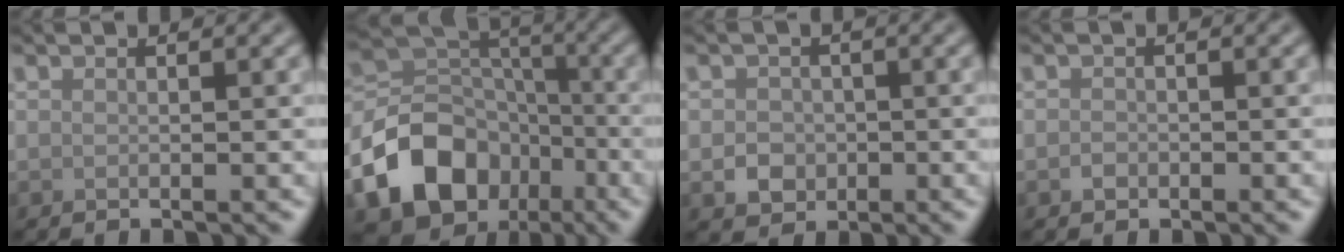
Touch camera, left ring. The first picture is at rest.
{"total": 12.9, "force": [-6.6, 9.4, 5.8], "torque": [-0.127, 0.000, -0.115]}
{"total": 2.2, "force": [-0.4, 2.0, 0.8], "torque": [-0.009, -0.004, -0.009]}
{"total": 0.8, "force": [-0.4, 0.6, 0.3], "torque": [-0.005, -0.001, -0.008]}